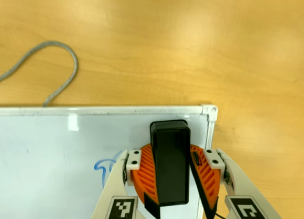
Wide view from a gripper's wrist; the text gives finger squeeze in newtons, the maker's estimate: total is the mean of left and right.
{"total": 10.6, "left": 11.9, "right": 9.3}